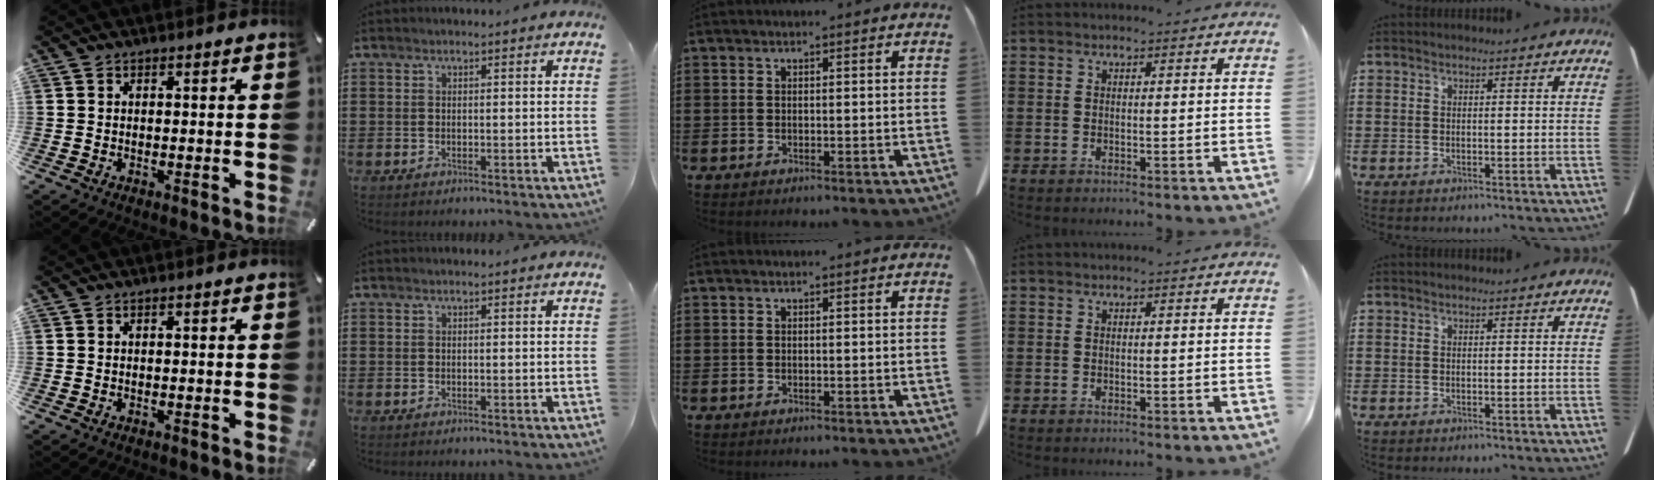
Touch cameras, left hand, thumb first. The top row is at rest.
{}